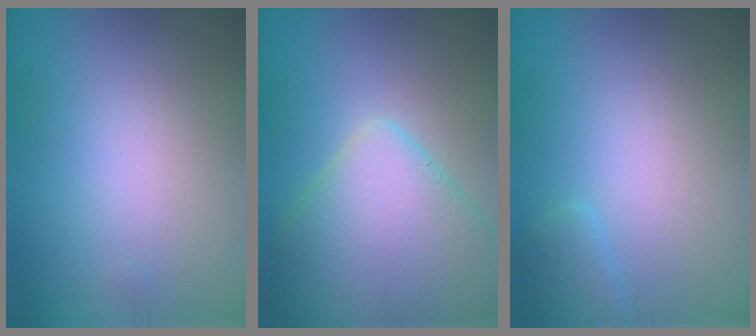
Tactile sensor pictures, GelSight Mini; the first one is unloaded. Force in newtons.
{"total": 8.0, "press": 8.0, "slide": 0.4}
{"total": 1.0, "press": 1.0, "slide": 0.1}